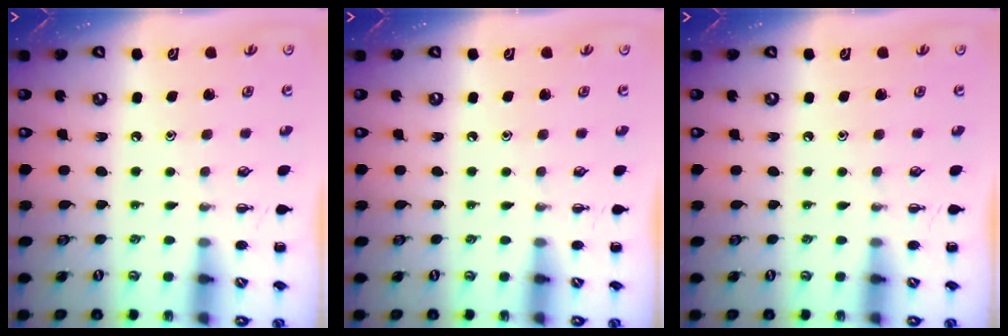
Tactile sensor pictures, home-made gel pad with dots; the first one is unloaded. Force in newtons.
{"total": 0.0}
{"total": 0.0}